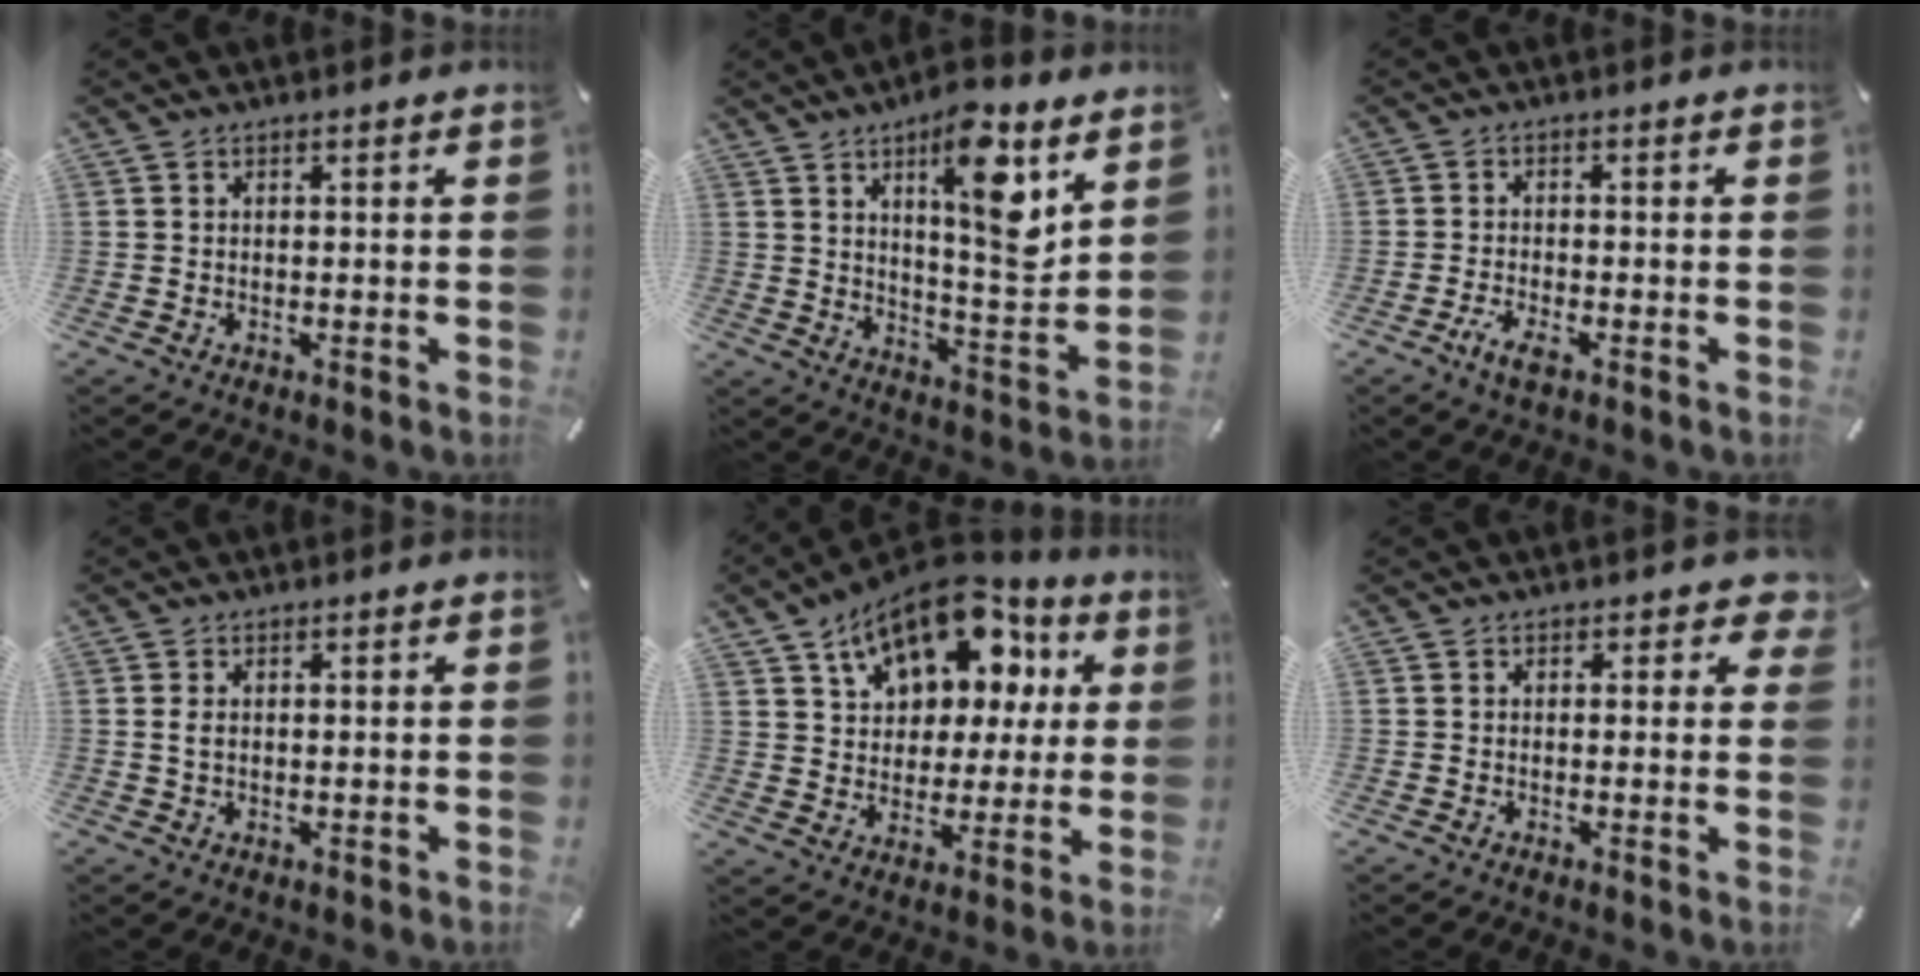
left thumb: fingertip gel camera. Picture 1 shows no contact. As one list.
[{"total": 14.9, "force": [8.0, 4.7, 11.6], "torque": [-0.172, -0.047, 0.128]}, {"total": 3.4, "force": [-2.0, 1.1, 2.5], "torque": [-0.058, 0.000, -0.041]}, {"total": 2.0, "force": [0.4, 1.1, 1.6], "torque": [-0.034, 0.004, 0.005]}, {"total": 16.5, "force": [9.4, 10.8, 8.4], "torque": [-0.141, -0.050, 0.166]}, {"total": 3.3, "force": [1.4, 2.1, 2.2], "torque": [-0.014, -0.003, 0.017]}]